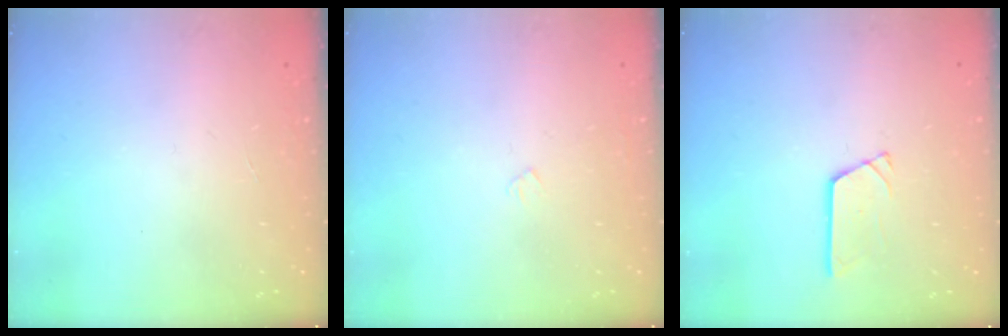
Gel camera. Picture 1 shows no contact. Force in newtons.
{"total": 2.4, "press": 2.4, "slide": 0.3}
{"total": 3.0, "press": 3.0, "slide": 0.3}